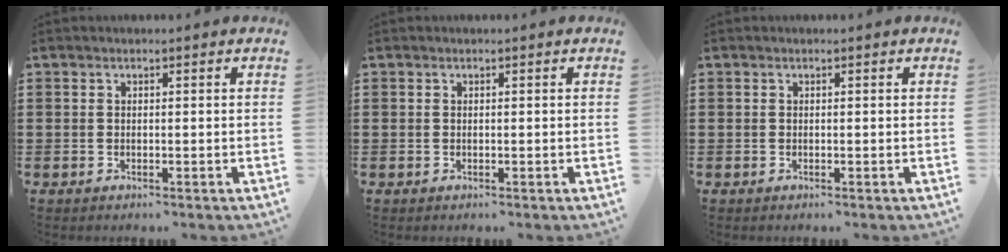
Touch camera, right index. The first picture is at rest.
{"total": 0.0}
{"total": 0.0}